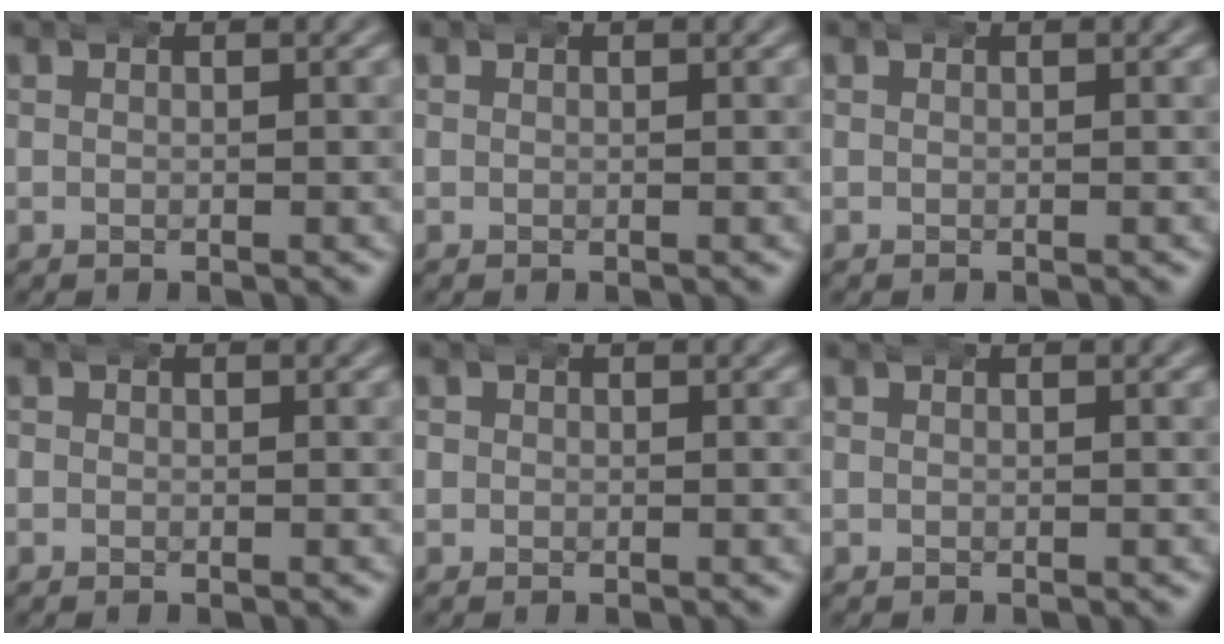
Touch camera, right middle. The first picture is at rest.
{"total": 0.0}
{"total": 0.0}
{"total": 0.8, "force": [-0.3, 0.7, 0.2], "torque": [-0.005, -0.001, -0.006]}
{"total": 1.0, "force": [-0.2, 1.0, 0.2], "torque": [-0.007, -0.001, -0.004]}
{"total": 0.0}